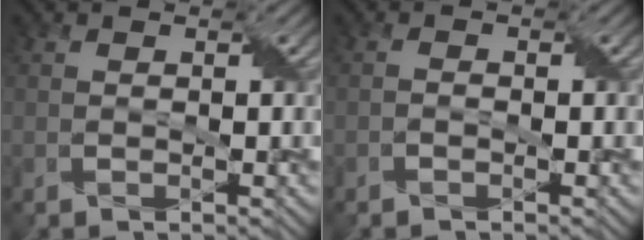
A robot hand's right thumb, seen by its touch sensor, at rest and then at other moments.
{"total": 0.7, "force": [-0.5, 0.3, 0.4], "torque": [-0.009, 0.004, -0.009]}